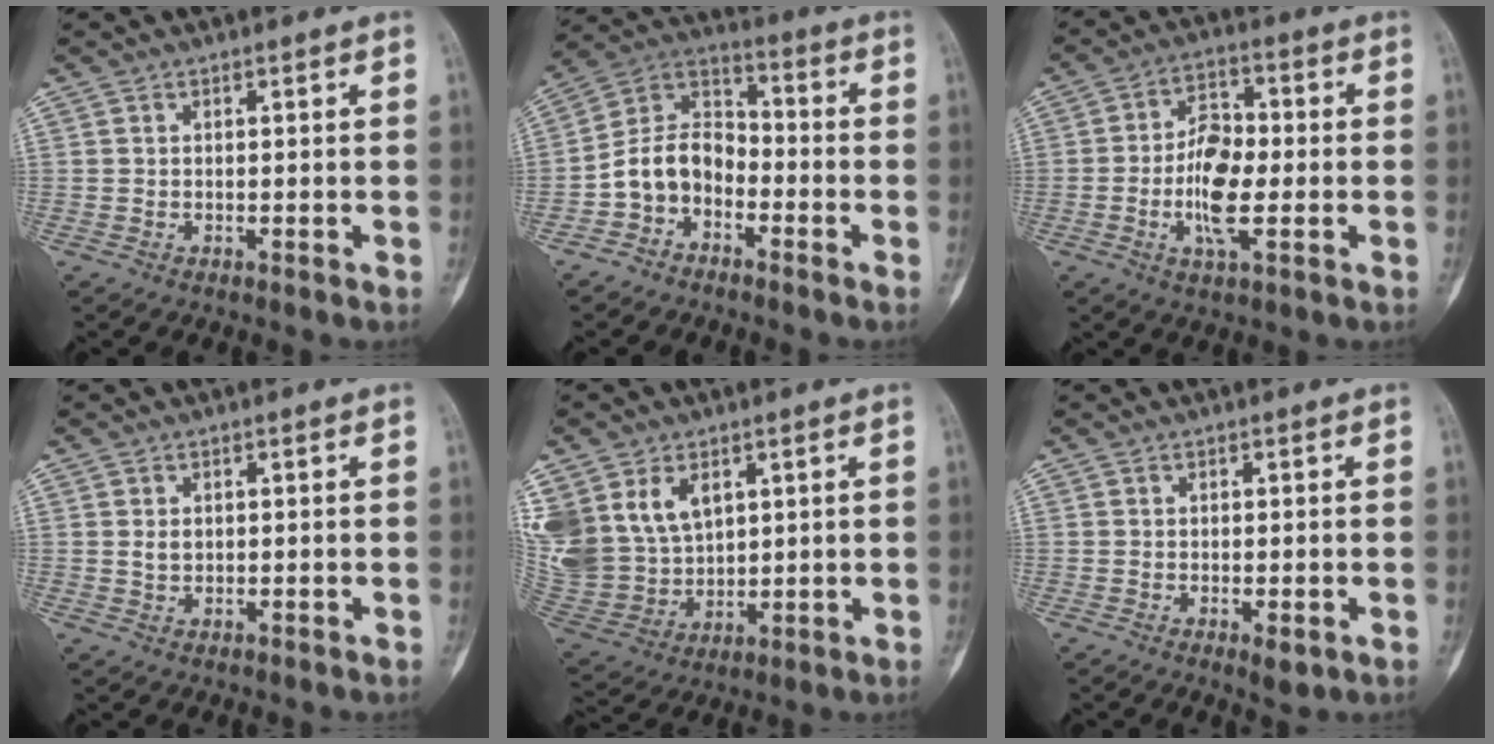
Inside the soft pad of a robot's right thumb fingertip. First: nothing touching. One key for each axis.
{"total": 9.6, "fx": -4.0, "fy": 6.9, "fz": 5.4, "tx": -0.087, "ty": 0.062, "tz": -0.089}
{"total": 10.1, "fx": -1.6, "fy": 4.7, "fz": 8.8, "tx": -0.156, "ty": 0.012, "tz": -0.036}
{"total": 1.7, "fx": 0.3, "fy": 1.3, "fz": 1.1, "tx": -0.017, "ty": -0.002, "tz": 0.009}
{"total": 18.5, "fx": 6.8, "fy": 13.6, "fz": 10.5, "tx": -0.238, "ty": 0.000, "tz": 0.159}
{"total": 2.2, "fx": -0.8, "fy": 0.9, "fz": 1.8, "tx": -0.027, "ty": -0.004, "tz": -0.010}